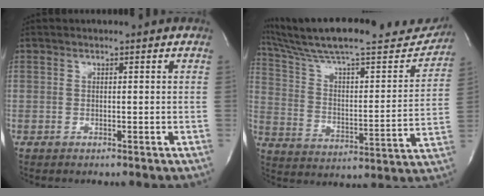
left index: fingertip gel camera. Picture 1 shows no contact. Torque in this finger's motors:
{"motor_torque": [0.36, -0.38, 0.05, 0.08]}